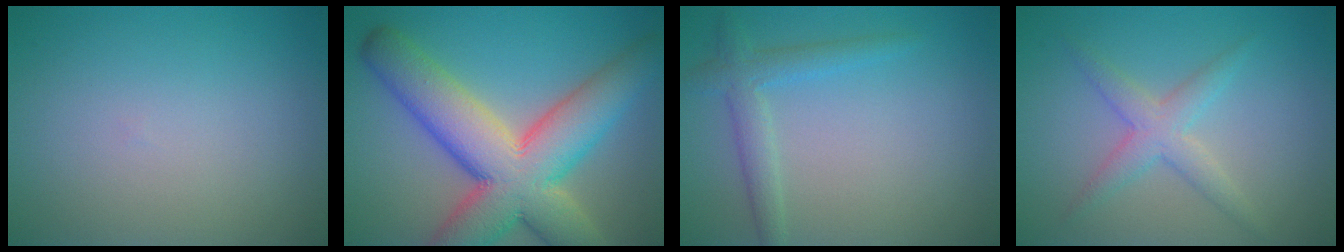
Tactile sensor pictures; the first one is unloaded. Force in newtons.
{"total": 12.2, "press": 12.2, "slide": 0.9}
{"total": 2.6, "press": 2.6, "slide": 0.1}
{"total": 2.9, "press": 2.9, "slide": 0.0}